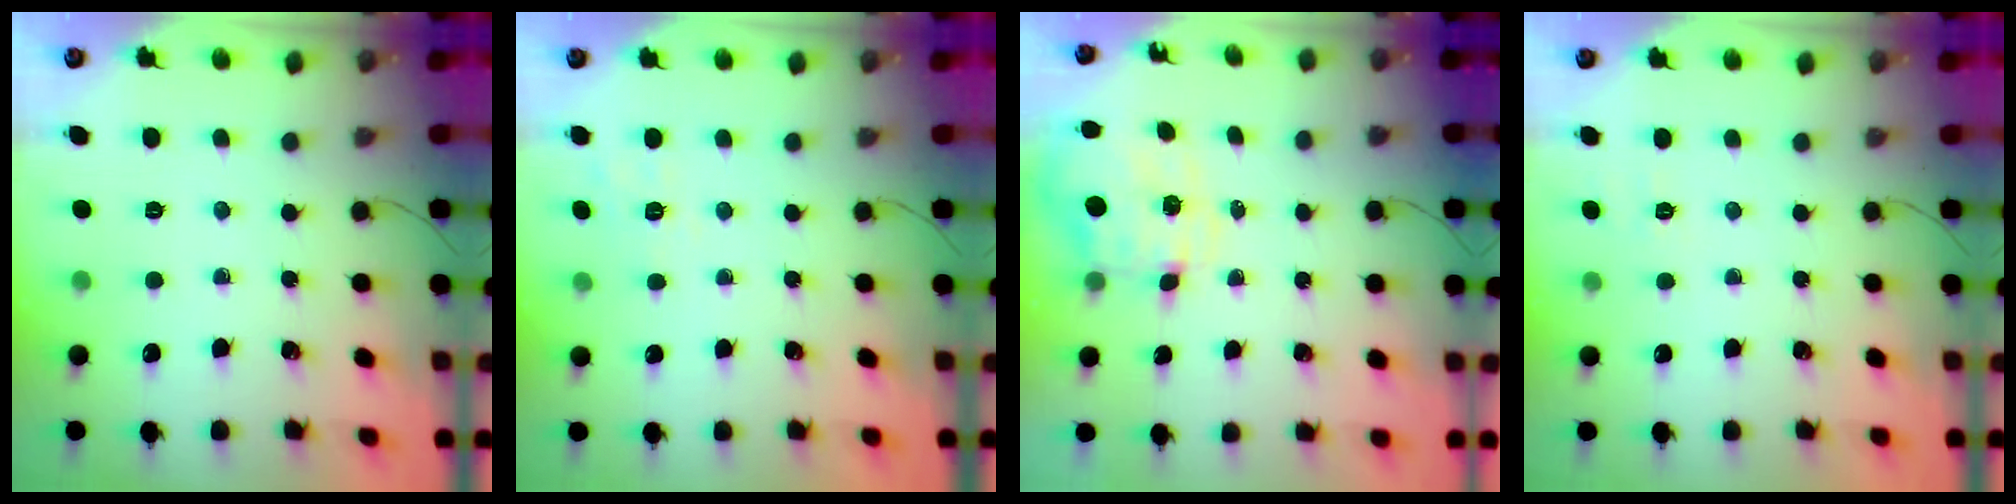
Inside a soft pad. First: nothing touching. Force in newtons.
{"total": 2.8, "press": 2.1, "slide": 1.9}
{"total": 8.8, "press": 8.7, "slide": 1.2}
{"total": 7.2, "press": 6.9, "slide": 2.0}